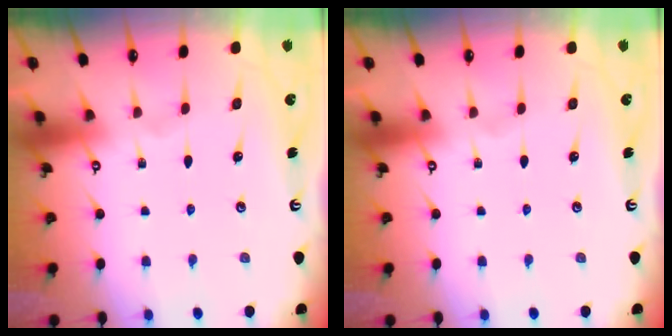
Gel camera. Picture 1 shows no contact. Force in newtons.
{"total": 0.0}